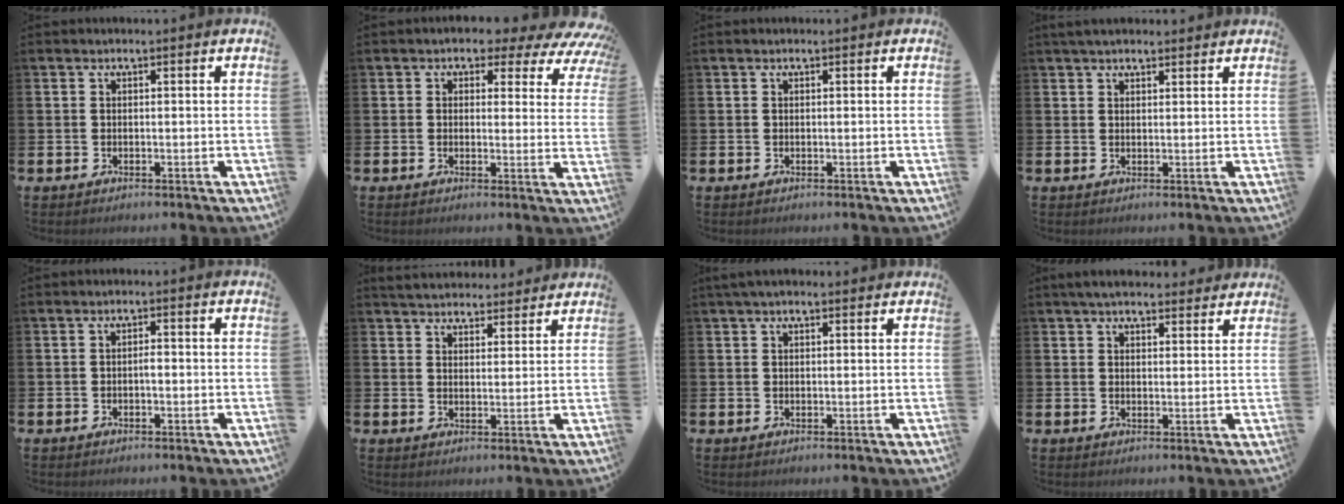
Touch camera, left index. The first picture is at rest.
{"total": 3.5, "force": [2.4, 2.1, 1.4], "torque": [-0.025, -0.024, 0.029]}
{"total": 0.0}
{"total": 2.7, "force": [2.4, 0.9, 0.8], "torque": [-0.007, -0.005, 0.041]}
{"total": 1.1, "force": [-0.3, 0.5, 1.0], "torque": [-0.025, 0.004, -0.004]}
{"total": 4.5, "force": [4.4, 0.9, 0.1], "torque": [-0.010, -0.023, 0.081]}
{"total": 1.8, "force": [1.4, 0.6, 1.0], "torque": [-0.016, 0.005, 0.024]}
{"total": 4.1, "force": [3.7, 1.2, 1.1], "torque": [-0.015, -0.015, 0.067]}